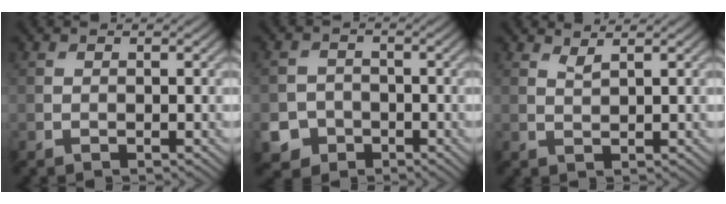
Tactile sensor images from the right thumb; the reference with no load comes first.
{"total": 4.9, "force": [-2.5, 4.0, 1.1], "torque": [-0.014, -0.009, -0.057]}
{"total": 1.3, "force": [1.1, 0.0, 0.6], "torque": [-0.019, 0.001, 0.023]}